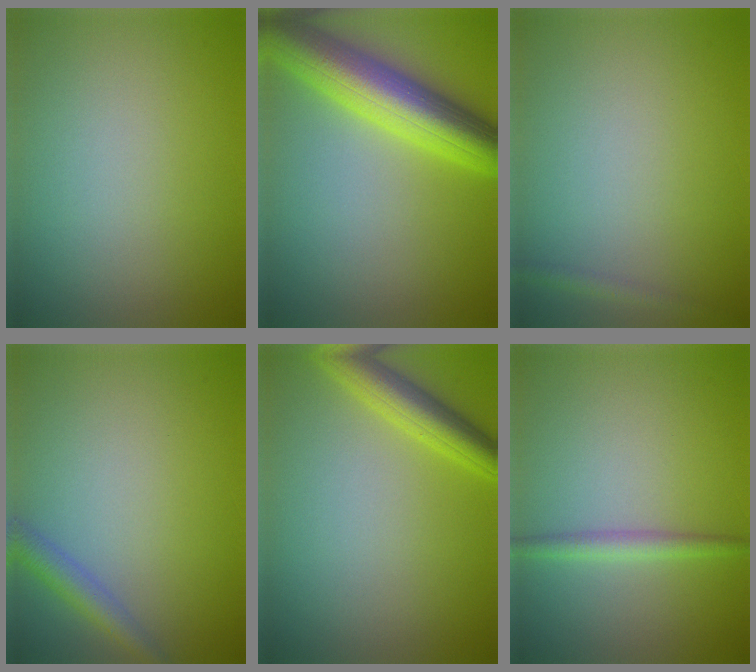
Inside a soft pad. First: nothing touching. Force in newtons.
{"total": 8.7, "press": 8.7, "slide": 0.4}
{"total": 0.9, "press": 0.9, "slide": 0.1}
{"total": 2.3, "press": 2.3, "slide": 0.1}
{"total": 3.9, "press": 3.9, "slide": 0.2}
{"total": 1.7, "press": 1.7, "slide": 0.1}